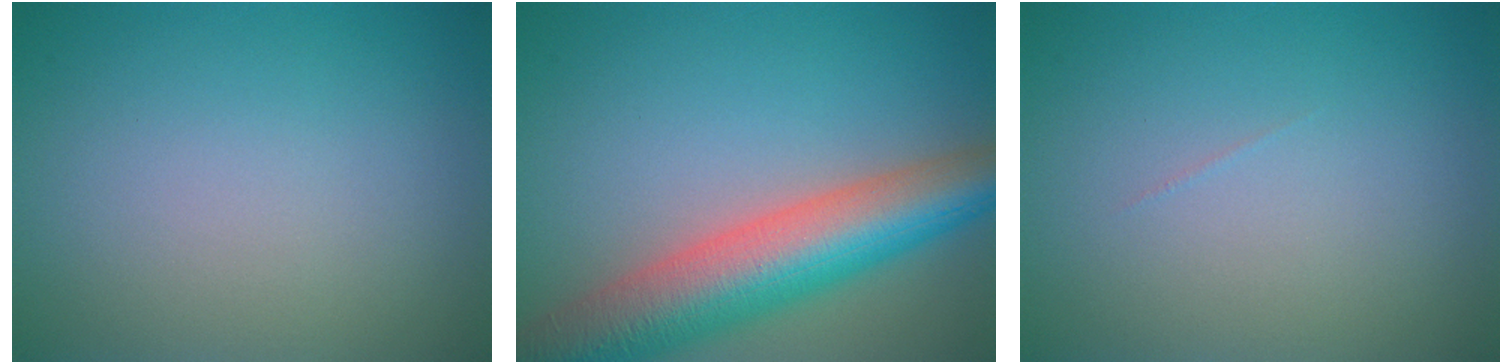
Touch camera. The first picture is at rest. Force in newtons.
{"total": 10.1, "press": 10.1, "slide": 0.7}
{"total": 0.0}